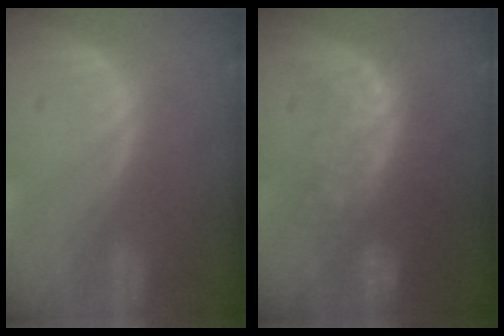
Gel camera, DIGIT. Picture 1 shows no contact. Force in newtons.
{"total": 8.5, "press": 7.7, "slide": 3.6}